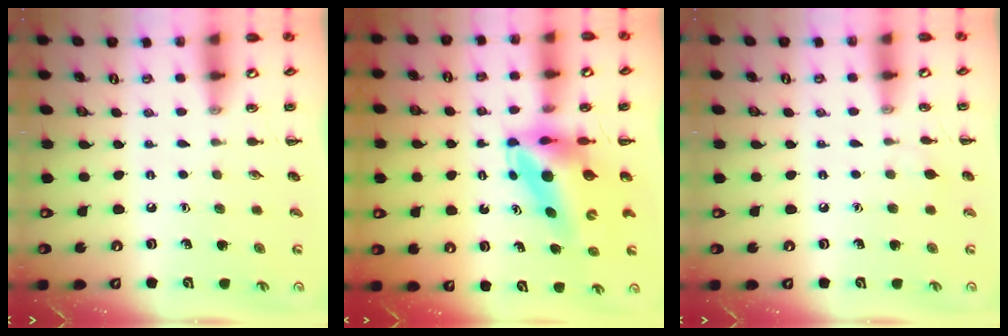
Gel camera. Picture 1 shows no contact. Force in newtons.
{"total": 7.0, "press": 6.7, "slide": 2.0}
{"total": 3.7, "press": 3.4, "slide": 1.5}